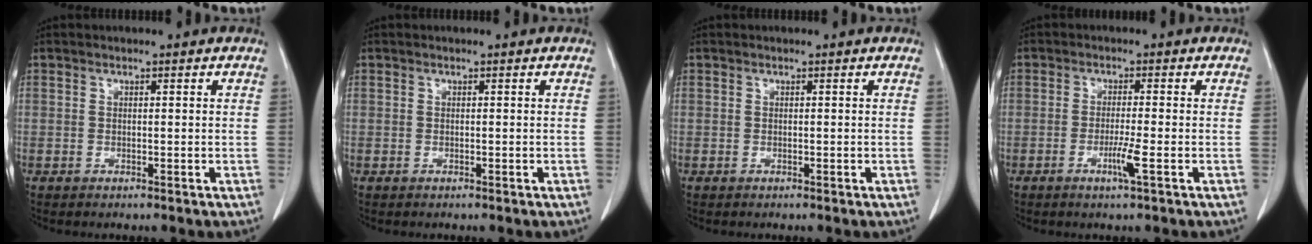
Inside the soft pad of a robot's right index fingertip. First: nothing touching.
{"total": 0.0}
{"total": 0.0}
{"total": 3.3, "force": [-1.3, -0.4, 3.0], "torque": [-0.060, -0.007, -0.027]}